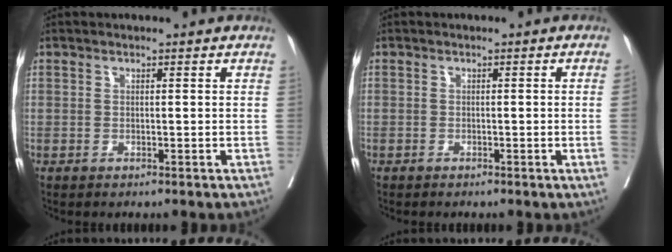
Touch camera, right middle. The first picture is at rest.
{"total": 1.2, "force": [-0.2, -0.5, 1.1], "torque": [-0.008, 0.001, -0.004]}